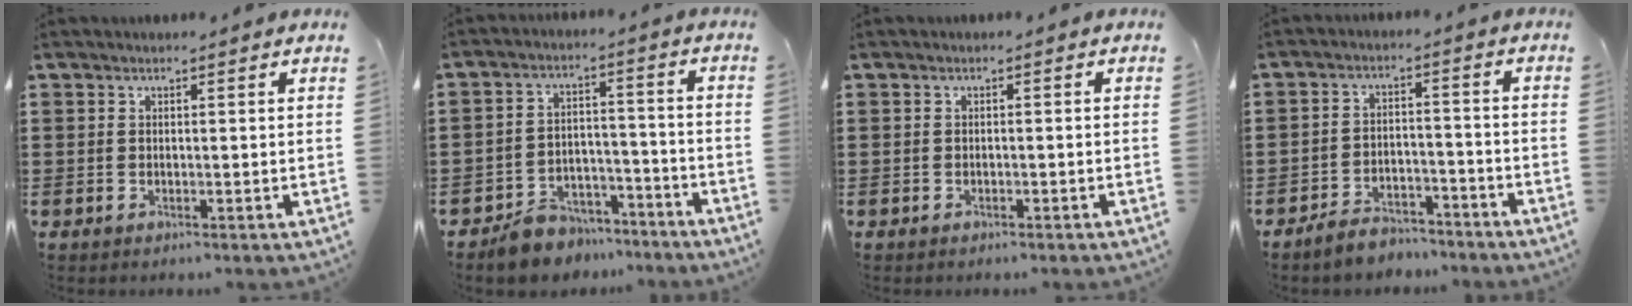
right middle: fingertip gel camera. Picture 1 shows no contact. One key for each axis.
{"total": 6.1, "fx": -5.8, "fy": 1.9, "fz": 0.4, "tx": -0.003, "ty": 0.027, "tz": -0.113}
{"total": 0.5, "fx": -0.5, "fy": 0.2, "fz": 0.0, "tx": -0.001, "ty": 0.001, "tz": -0.011}
{"total": 4.4, "fx": -4.4, "fy": 0.7, "fz": 0.4, "tx": -0.008, "ty": 0.011, "tz": -0.090}